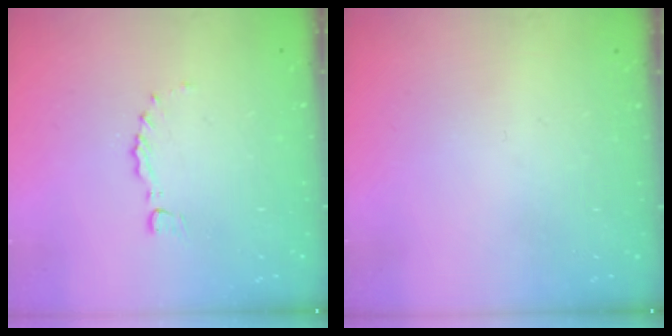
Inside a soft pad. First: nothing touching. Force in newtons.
{"total": 0.0}